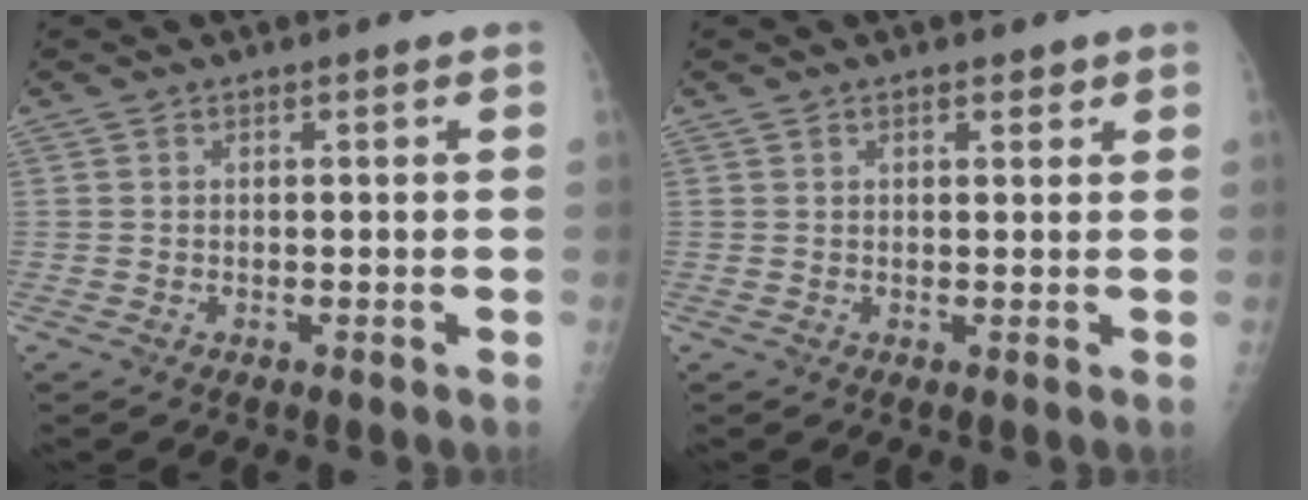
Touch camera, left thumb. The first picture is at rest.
{"total": 1.7, "force": [1.1, 0.8, 1.0], "torque": [-0.005, -0.004, 0.012]}